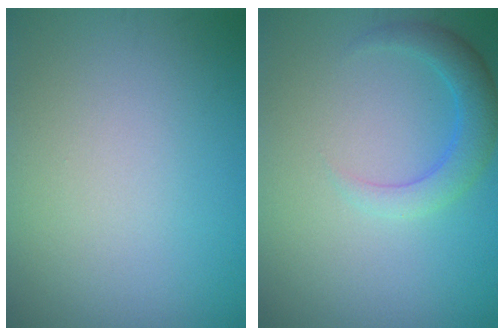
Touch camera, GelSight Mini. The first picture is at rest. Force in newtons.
{"total": 2.9, "press": 2.9, "slide": 0.1}